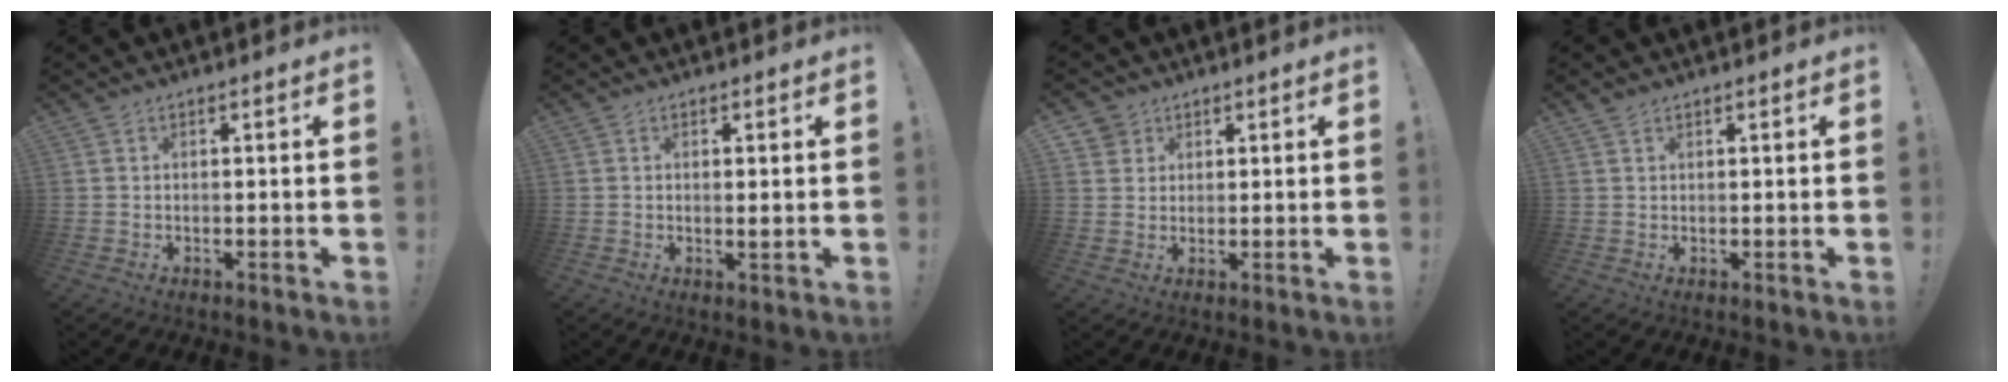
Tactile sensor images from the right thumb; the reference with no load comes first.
{"total": 1.4, "force": [0.4, 0.1, 1.3], "torque": [-0.010, -0.008, 0.003]}
{"total": 3.7, "force": [2.1, 3.1, 0.2], "torque": [-0.001, -0.010, 0.039]}
{"total": 1.0, "force": [0.9, 0.4, 0.2], "torque": [0.003, -0.005, 0.016]}